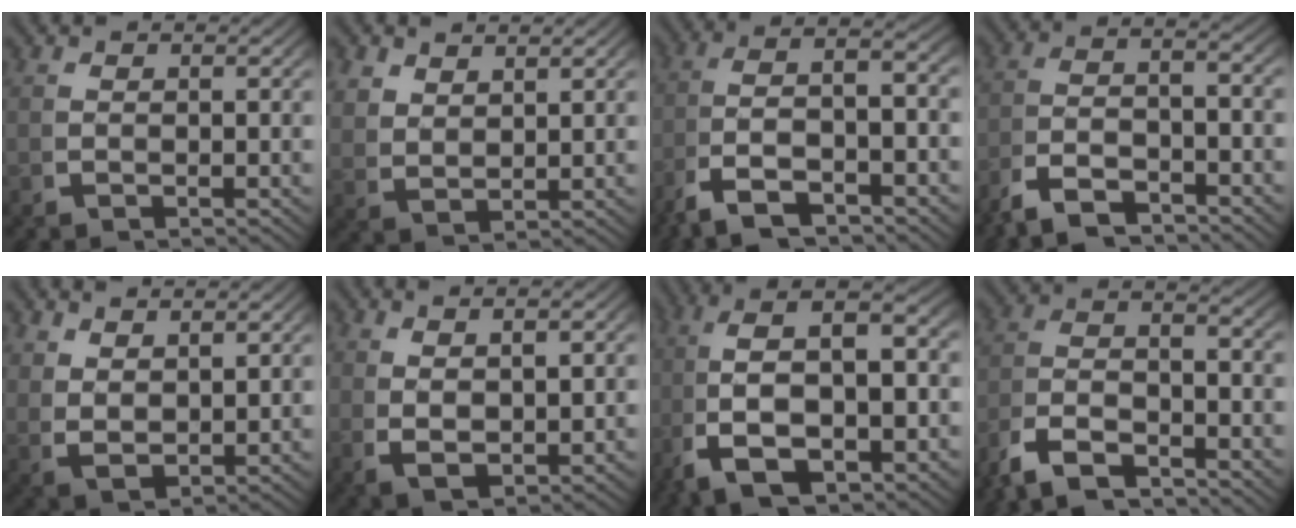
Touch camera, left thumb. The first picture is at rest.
{"total": 2.7, "force": [2.1, 1.1, 1.1], "torque": [-0.027, -0.006, 0.055]}
{"total": 8.0, "force": [-2.0, 4.3, 6.4], "torque": [-0.124, -0.010, -0.037]}
{"total": 5.4, "force": [-3.0, 2.6, 3.7], "torque": [-0.069, -0.009, -0.054]}
{"total": 3.8, "force": [1.6, 2.3, 2.6], "torque": [-0.066, -0.022, 0.050]}
{"total": 3.9, "force": [0.5, 2.1, 3.3], "torque": [-0.075, -0.015, 0.029]}
{"total": 11.2, "force": [-0.4, 6.1, 9.4], "torque": [-0.190, -0.014, 0.005]}
{"total": 7.3, "force": [-3.0, 4.4, 5.0], "torque": [-0.100, -0.014, -0.057]}